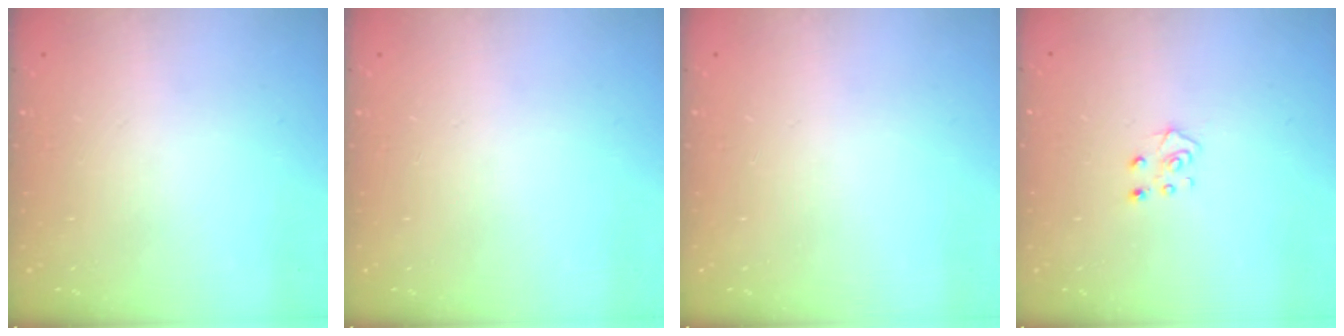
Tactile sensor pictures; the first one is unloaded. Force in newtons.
{"total": 0.0}
{"total": 0.0}
{"total": 4.8, "press": 4.8, "slide": 0.4}